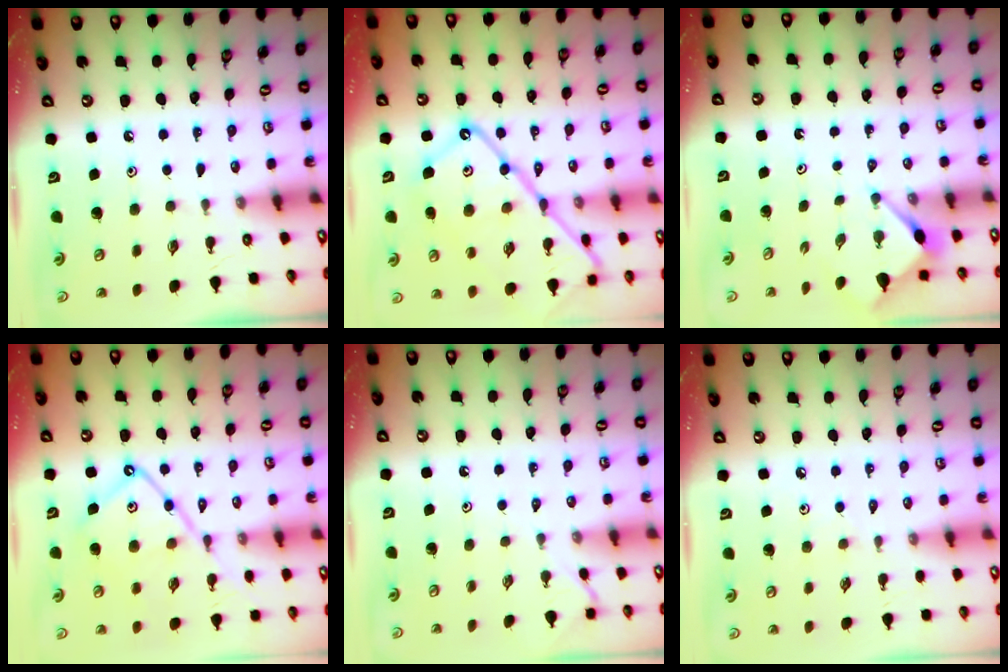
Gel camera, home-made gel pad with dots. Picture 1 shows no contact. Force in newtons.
{"total": 20.6, "press": 20.5, "slide": 2.0}
{"total": 3.4, "press": 3.4, "slide": 0.3}
{"total": 13.5, "press": 13.5, "slide": 1.3}
{"total": 2.9, "press": 2.8, "slide": 0.6}
{"total": 2.5, "press": 2.5, "slide": 0.5}